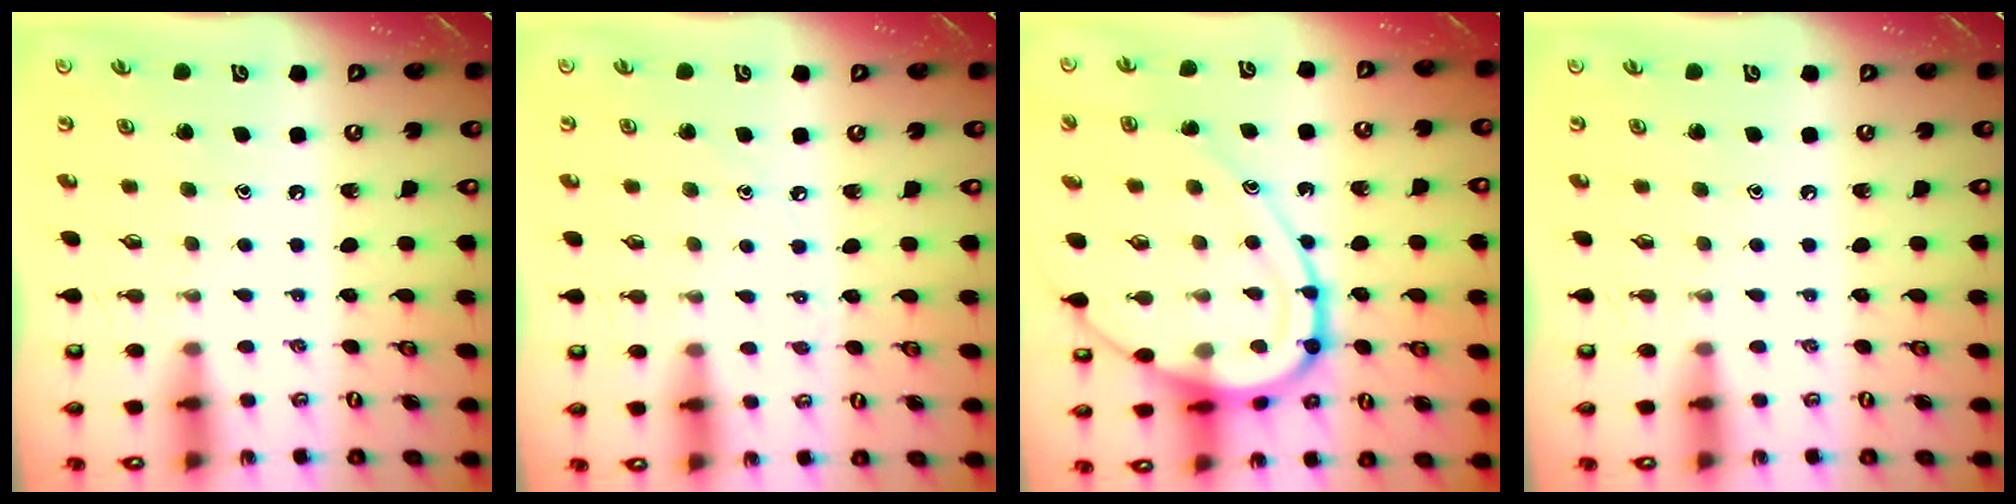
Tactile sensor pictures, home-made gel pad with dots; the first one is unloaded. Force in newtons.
{"total": 3.2, "press": 3.2, "slide": 0.4}
{"total": 18.0, "press": 18.0, "slide": 1.6}
{"total": 0.0}